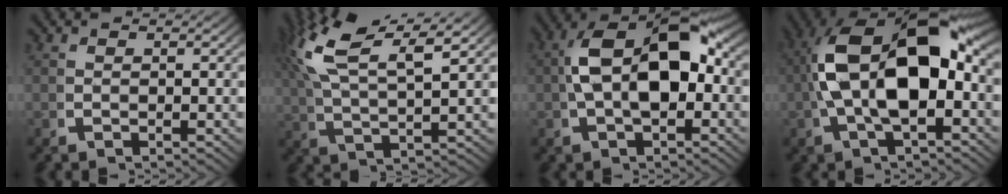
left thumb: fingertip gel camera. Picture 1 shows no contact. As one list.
[{"total": 9.3, "force": [4.5, 4.4, 6.8], "torque": [-0.137, 0.007, 0.072]}, {"total": 12.4, "force": [1.1, 7.4, 10.0], "torque": [-0.177, -0.006, 0.020]}, {"total": 15.4, "force": [1.2, 8.8, 12.6], "torque": [-0.235, -0.012, 0.021]}]